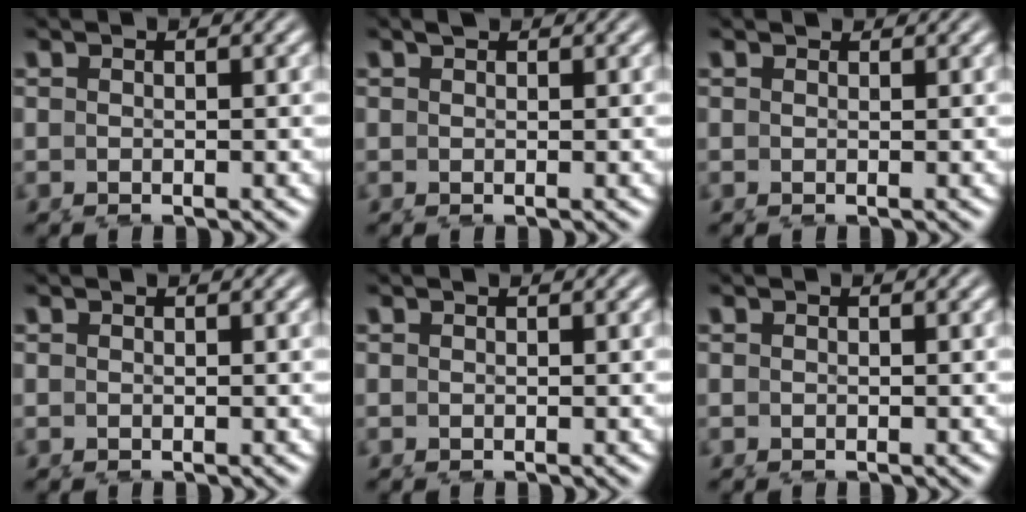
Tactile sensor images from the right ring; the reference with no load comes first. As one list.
[{"total": 0.8, "force": [0.8, -0.1, 0.1], "torque": [-0.001, 0.001, 0.016]}, {"total": 0.7, "force": [0.7, -0.2, -0.1], "torque": [0.005, -0.001, 0.015]}, {"total": 0.0}, {"total": 0.0}, {"total": 0.0}]